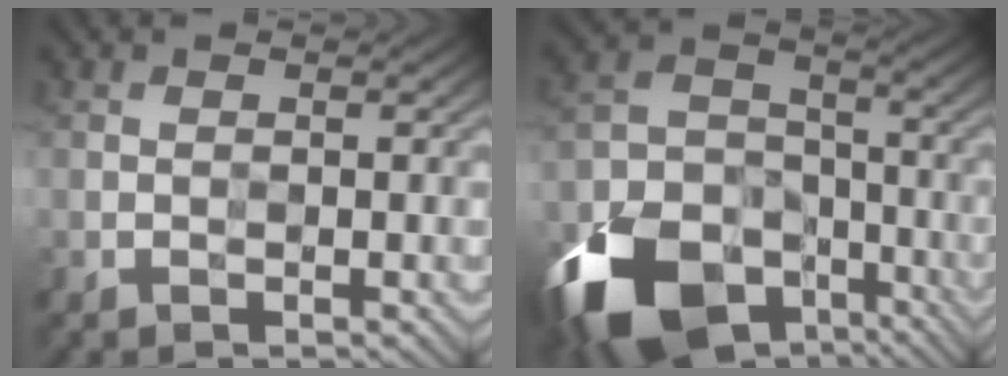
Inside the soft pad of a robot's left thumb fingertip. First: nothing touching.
{"total": 17.9, "force": [-10.4, 11.4, 8.9], "torque": [-0.223, -0.051, -0.181]}